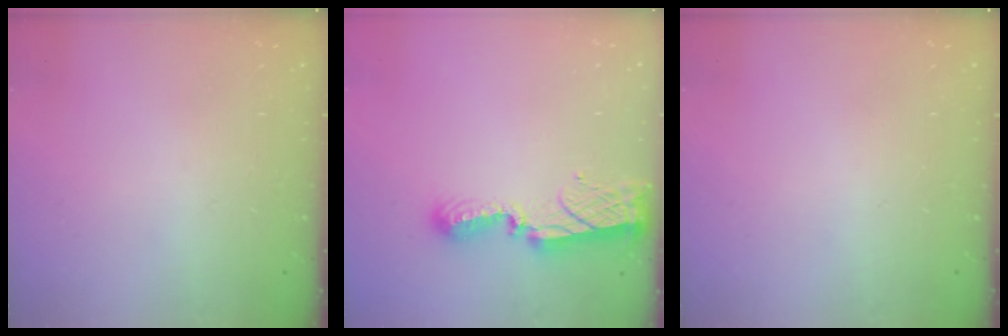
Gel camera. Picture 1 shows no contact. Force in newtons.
{"total": 8.4, "press": 8.4, "slide": 0.8}
{"total": 0.0}